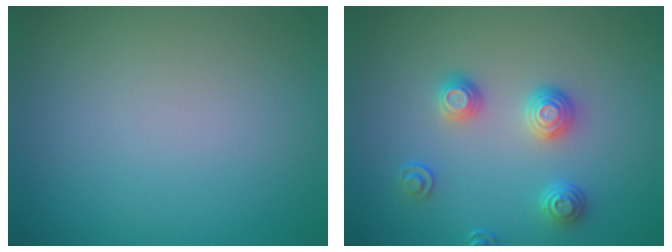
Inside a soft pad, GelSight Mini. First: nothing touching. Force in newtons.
{"total": 3.0, "press": 2.6, "slide": 1.3}